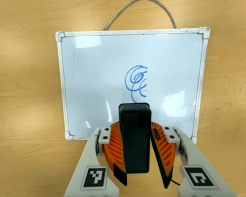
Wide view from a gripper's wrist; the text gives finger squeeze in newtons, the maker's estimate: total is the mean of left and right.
{"total": 9.1, "left": 9.0, "right": 9.2}